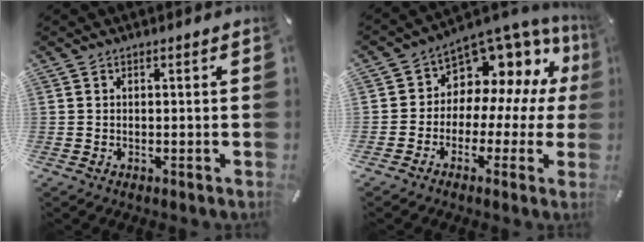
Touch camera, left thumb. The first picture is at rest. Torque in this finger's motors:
{"motor_torque": [0.75, 0.54, 0.70, 0.51, -0.03]}